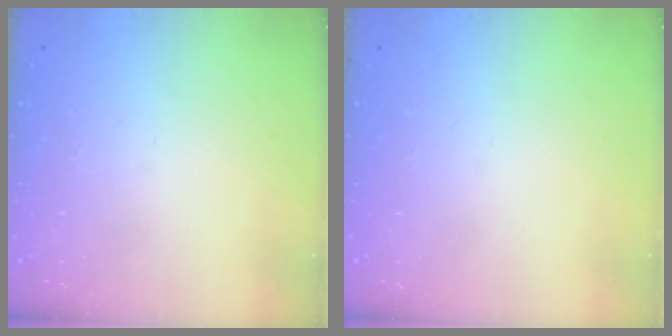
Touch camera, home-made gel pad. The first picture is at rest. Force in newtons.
{"total": 0.0}